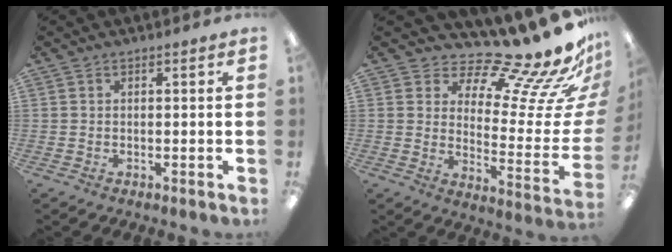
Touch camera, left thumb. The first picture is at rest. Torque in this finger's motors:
{"motor_torque": [0.22, 0.14, -0.37, -0.07, 0.00]}